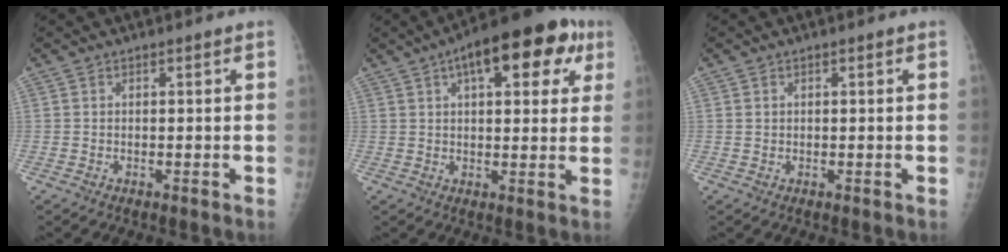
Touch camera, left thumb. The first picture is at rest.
{"total": 17.0, "force": [7.6, 7.4, 13.3], "torque": [-0.153, 0.013, 0.100]}
{"total": 0.6, "force": [0.1, 0.6, 0.0], "torque": [0.006, 0.001, 0.003]}